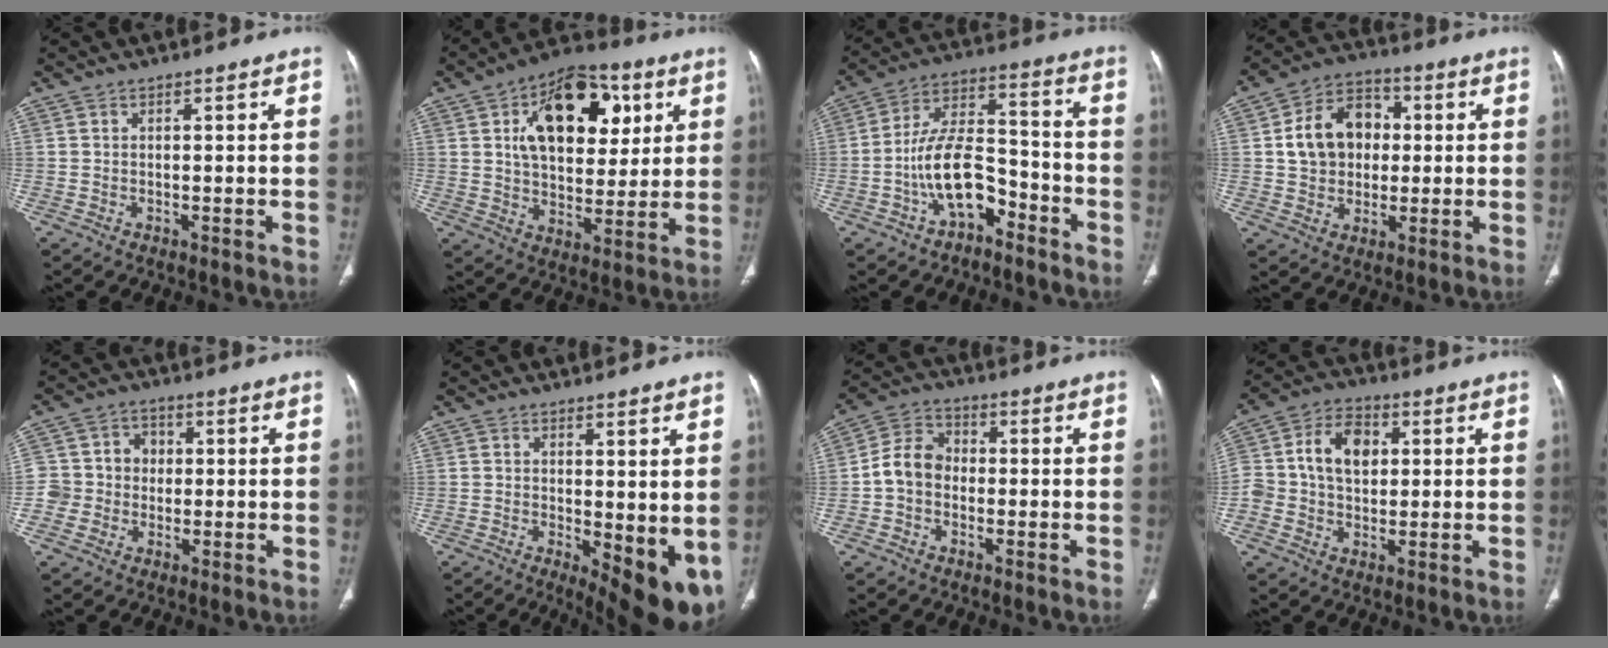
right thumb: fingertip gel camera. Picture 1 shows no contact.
{"total": 20.2, "force": [6.8, 12.2, 14.6], "torque": [-0.174, -0.007, 0.104]}
{"total": 12.1, "force": [-5.7, 6.5, 8.4], "torque": [-0.141, 0.069, -0.102]}
{"total": 12.9, "force": [1.4, 10.3, 7.7], "torque": [-0.099, 0.015, 0.020]}
{"total": 7.7, "force": [-0.7, 7.4, 2.0], "torque": [-0.002, 0.024, -0.018]}
{"total": 10.3, "force": [-0.6, 3.9, 9.5], "torque": [-0.119, -0.025, 0.004]}
{"total": 7.3, "force": [-1.1, 5.9, 4.2], "torque": [-0.064, 0.027, -0.036]}
{"total": 11.4, "force": [1.6, 8.5, 7.4], "torque": [-0.106, 0.017, 0.022]}